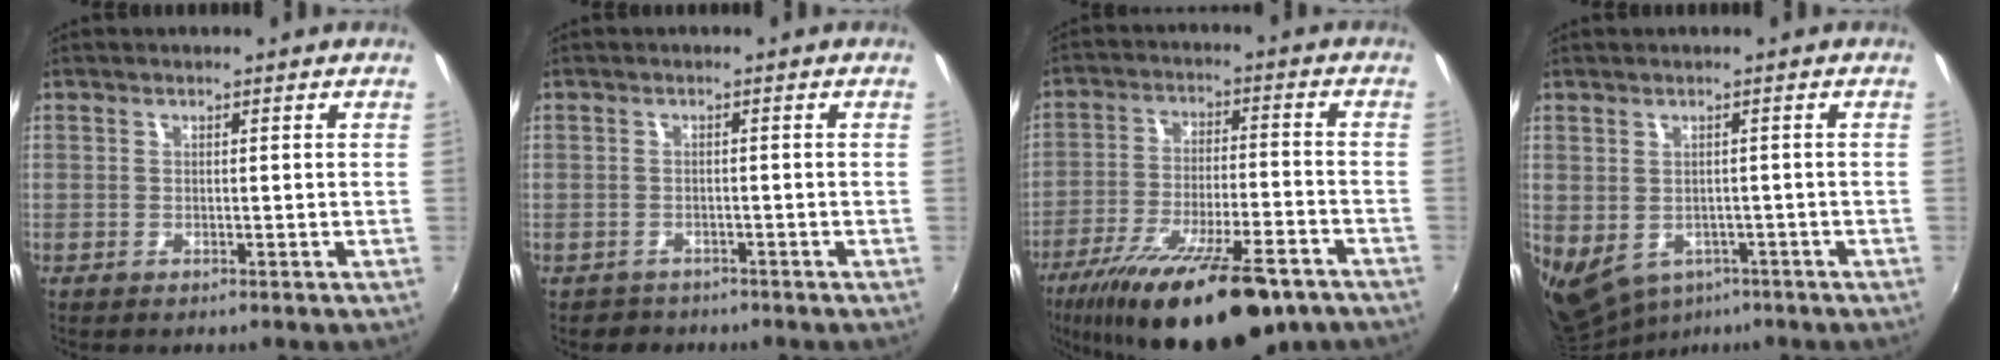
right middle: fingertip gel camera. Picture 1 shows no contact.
{"total": 2.5, "force": [-1.9, 1.6, 0.0], "torque": [-0.010, -0.001, -0.030]}
{"total": 23.5, "force": [-16.5, 6.6, 15.4], "torque": [-0.272, -0.047, -0.249]}
{"total": 8.8, "force": [-3.9, 6.6, 4.5], "torque": [-0.099, -0.031, -0.044]}